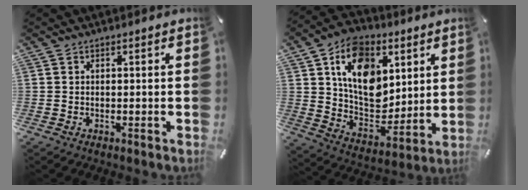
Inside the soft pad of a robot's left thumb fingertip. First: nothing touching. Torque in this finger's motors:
{"motor_torque": [2.51, 2.50, 1.43, -1.34, 0.24]}